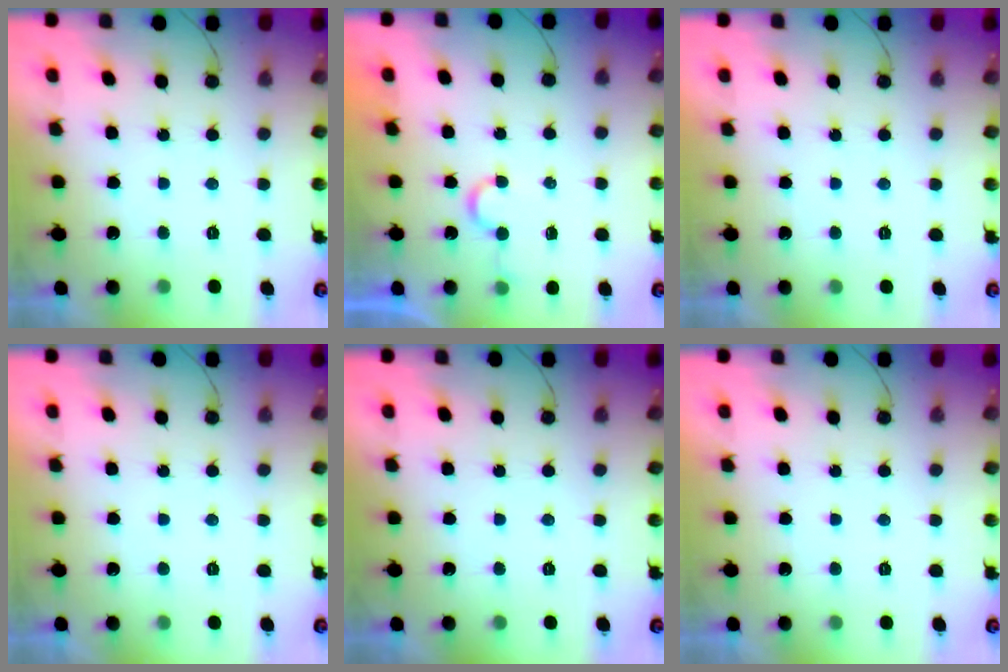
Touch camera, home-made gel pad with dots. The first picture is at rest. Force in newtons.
{"total": 5.4, "press": 5.4, "slide": 0.4}
{"total": 1.7, "press": 1.7, "slide": 0.1}
{"total": 1.7, "press": 1.7, "slide": 0.1}
{"total": 0.0}
{"total": 1.9, "press": 1.9, "slide": 0.1}